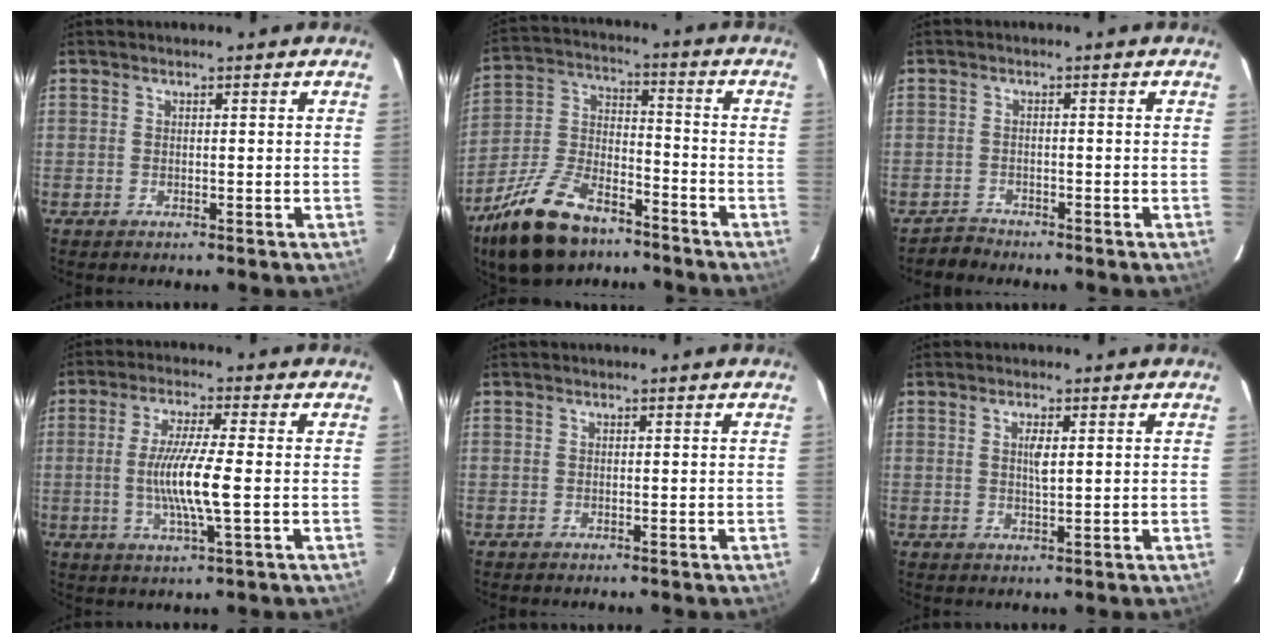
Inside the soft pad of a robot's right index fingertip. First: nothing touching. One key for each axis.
{"total": 18.8, "fx": -12.8, "fy": 9.0, "fz": 10.4, "tx": -0.221, "ty": 0.001, "tz": -0.226}
{"total": 2.1, "fx": -1.8, "fy": 0.8, "fz": -0.6, "tx": 0.010, "ty": 0.007, "tz": -0.033}
{"total": 9.4, "fx": -1.1, "fy": 0.4, "fz": 9.3, "tx": -0.172, "ty": -0.011, "tz": -0.022}
{"total": 0.0}
{"total": 2.7, "fx": 0.7, "fy": 0.9, "fz": 2.5, "tx": -0.044, "ty": -0.002, "tz": 0.013}